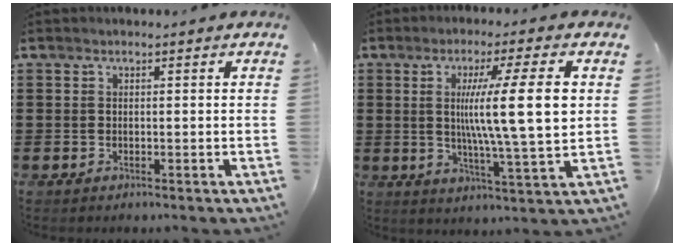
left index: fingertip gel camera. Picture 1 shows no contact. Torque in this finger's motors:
{"motor_torque": [2.14, 0.00, 0.79, 0.21]}